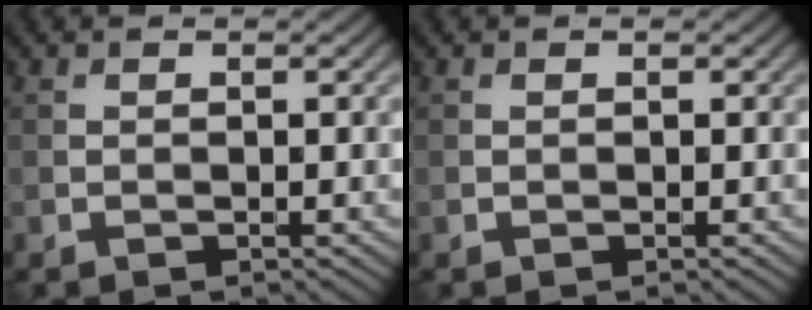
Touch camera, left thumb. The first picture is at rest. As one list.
[{"total": 0.0}]